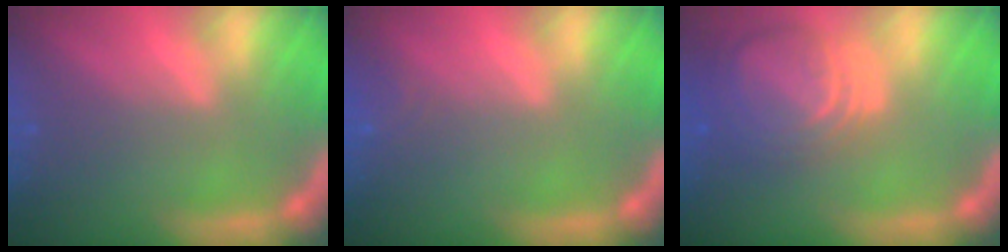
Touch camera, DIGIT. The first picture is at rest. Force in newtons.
{"total": 1.4}
{"total": 8.0}